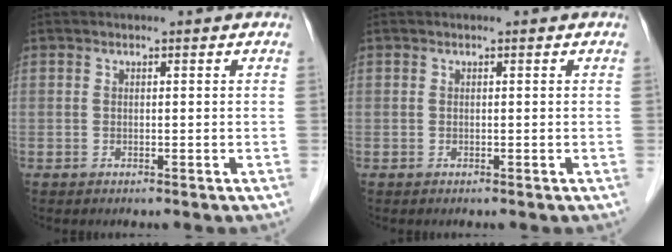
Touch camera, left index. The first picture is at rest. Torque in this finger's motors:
{"motor_torque": [0.00, 0.00, -0.01, 0.00]}